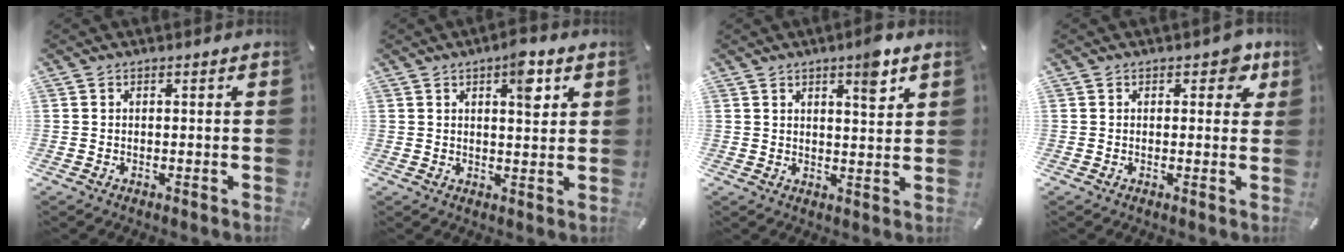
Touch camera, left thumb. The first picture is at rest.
{"total": 6.7, "force": [3.1, 2.6, 5.4], "torque": [-0.064, -0.015, 0.043]}
{"total": 6.1, "force": [4.0, 1.5, 4.4], "torque": [-0.055, -0.024, 0.061]}
{"total": 4.8, "force": [2.2, 2.9, 3.1], "torque": [-0.020, -0.005, 0.030]}